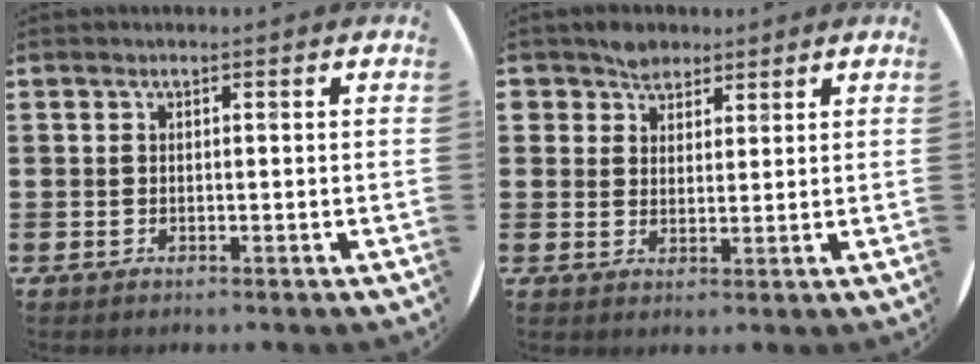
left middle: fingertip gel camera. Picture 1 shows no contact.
{"total": 3.3, "force": [2.6, 1.9, 0.1], "torque": [-0.012, 0.009, 0.052]}